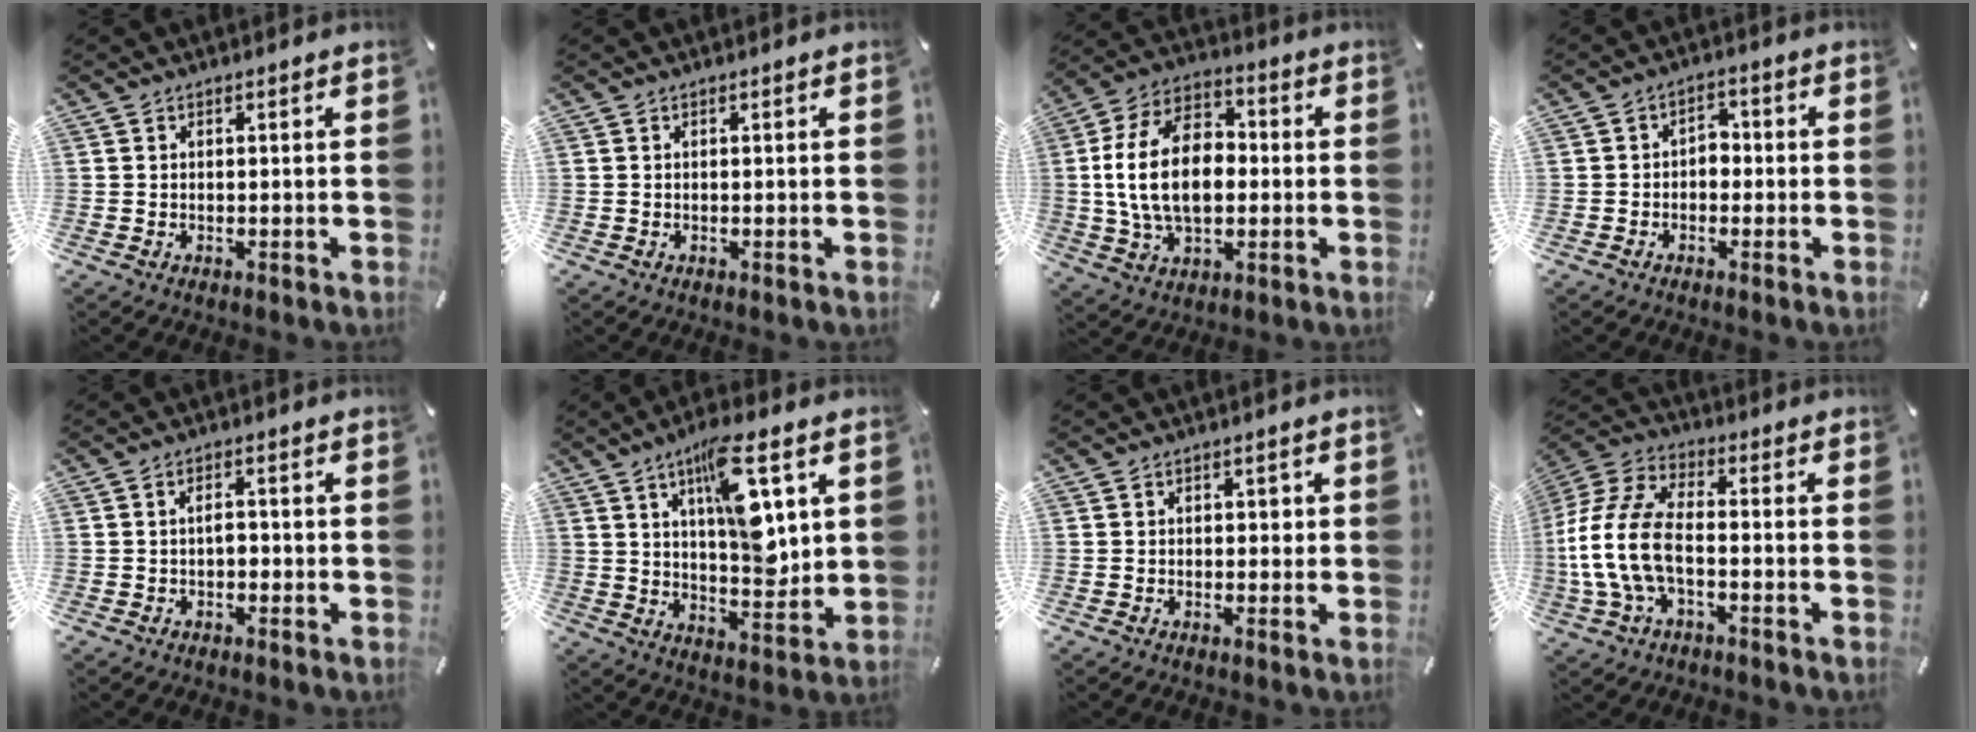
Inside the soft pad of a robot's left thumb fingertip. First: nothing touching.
{"total": 0.0}
{"total": 18.1, "force": [-0.4, 12.3, 13.3], "torque": [-0.285, 0.014, -0.009]}
{"total": 3.5, "force": [-0.9, 2.6, 2.2], "torque": [-0.033, 0.011, -0.023]}
{"total": 2.5, "force": [-0.4, 1.4, 2.1], "torque": [-0.040, 0.005, -0.009]}
{"total": 15.5, "force": [6.7, 5.7, 12.7], "torque": [-0.184, -0.027, 0.106]}
{"total": 1.5, "force": [0.1, 1.1, 1.0], "torque": [-0.011, 0.005, -0.003]}
{"total": 13.2, "force": [-3.5, 7.4, 10.4], "torque": [-0.233, 0.004, -0.066]}